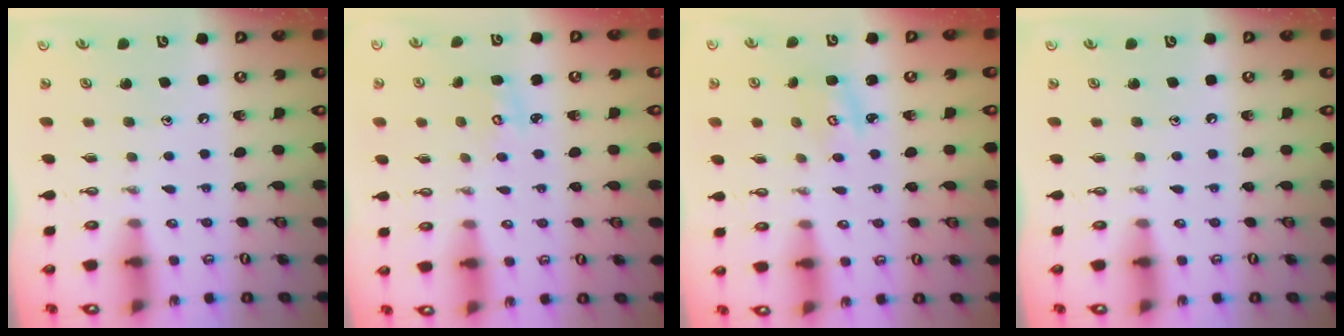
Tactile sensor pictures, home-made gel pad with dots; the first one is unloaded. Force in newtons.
{"total": 3.1, "press": 3.1, "slide": 0.2}
{"total": 2.8, "press": 2.8, "slide": 0.4}
{"total": 0.0}